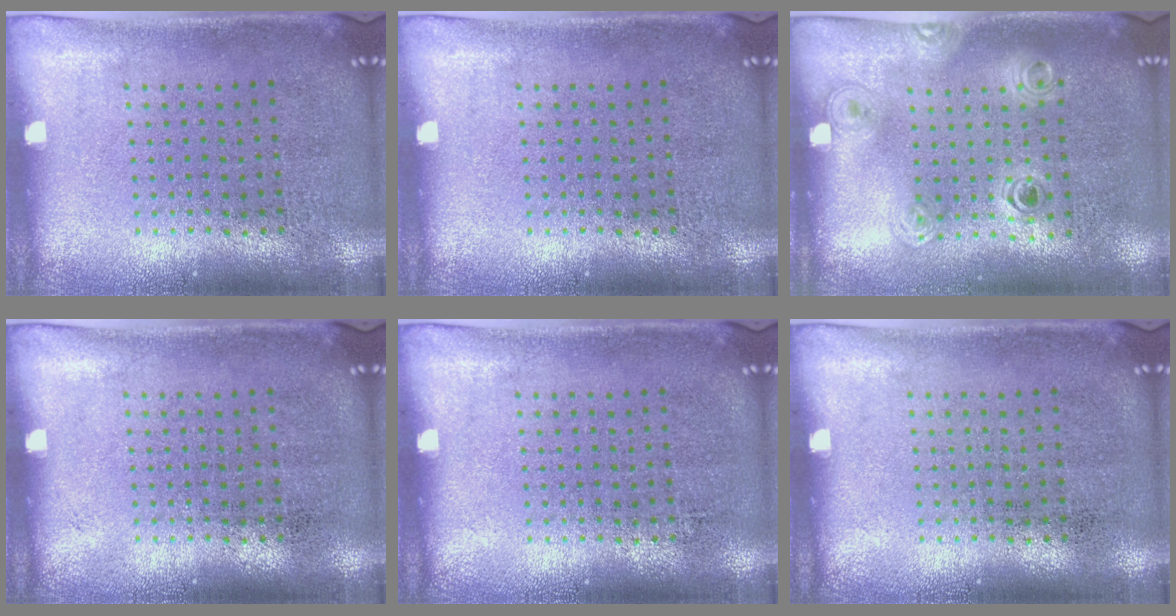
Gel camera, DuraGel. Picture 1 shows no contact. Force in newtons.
{"total": 0.0}
{"total": 1.2, "press": 1.1, "slide": 0.5}
{"total": 0.0}
{"total": 0.0}
{"total": 0.0}